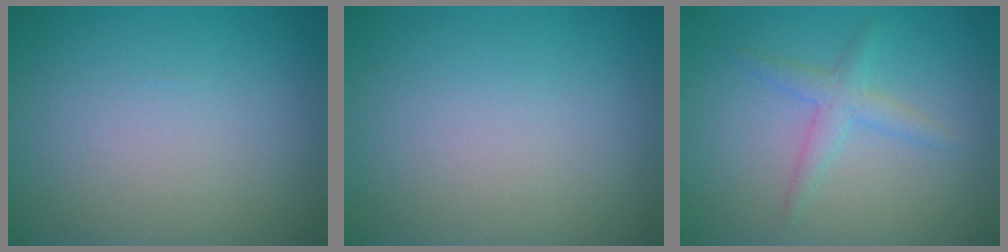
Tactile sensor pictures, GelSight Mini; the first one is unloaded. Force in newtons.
{"total": 0.0}
{"total": 2.1, "press": 2.1, "slide": 0.1}